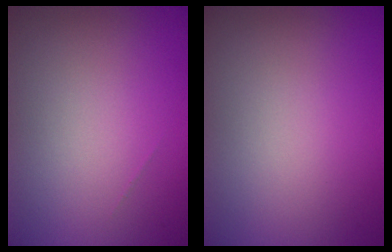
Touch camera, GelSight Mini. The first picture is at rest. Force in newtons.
{"total": 0.0}